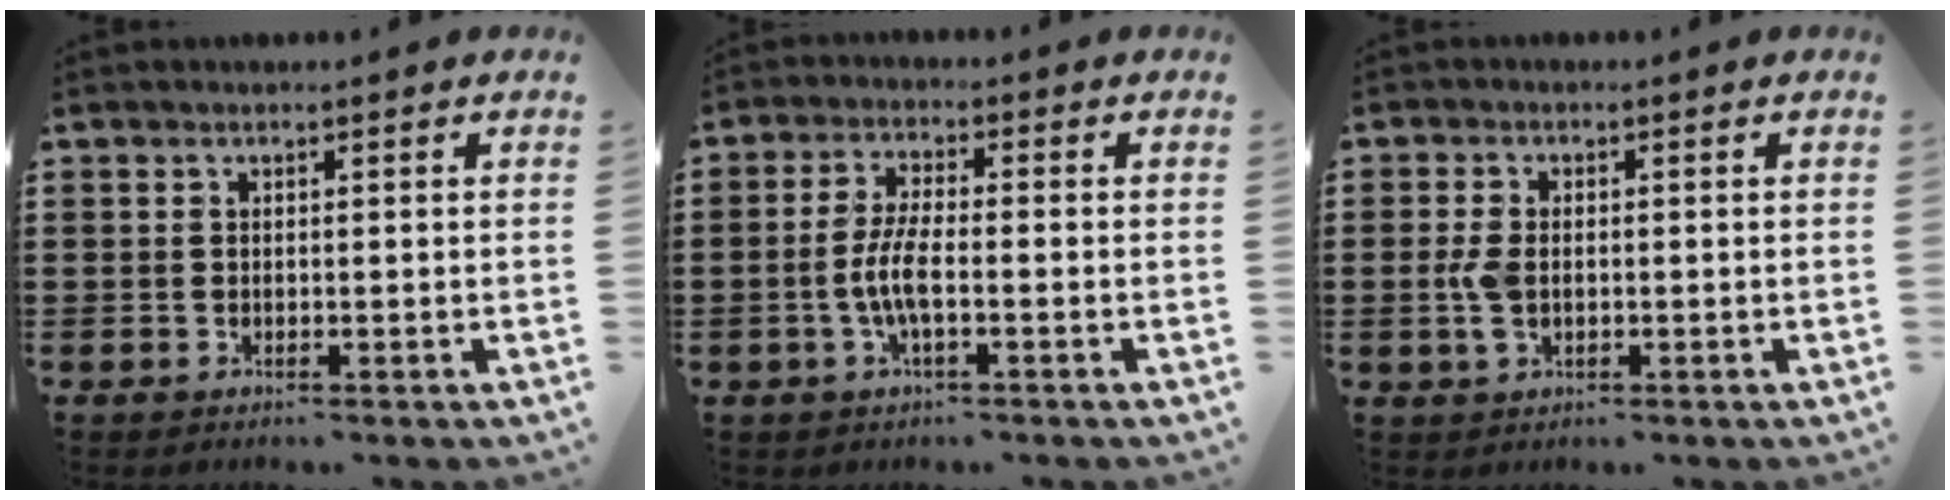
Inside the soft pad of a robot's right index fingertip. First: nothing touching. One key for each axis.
{"total": 5.2, "fx": -1.4, "fy": 1.4, "fz": 4.8, "tx": -0.111, "ty": -0.005, "tz": -0.034}
{"total": 3.6, "fx": -0.2, "fy": 2.1, "fz": 3.0, "tx": -0.073, "ty": 0.001, "tz": -0.009}